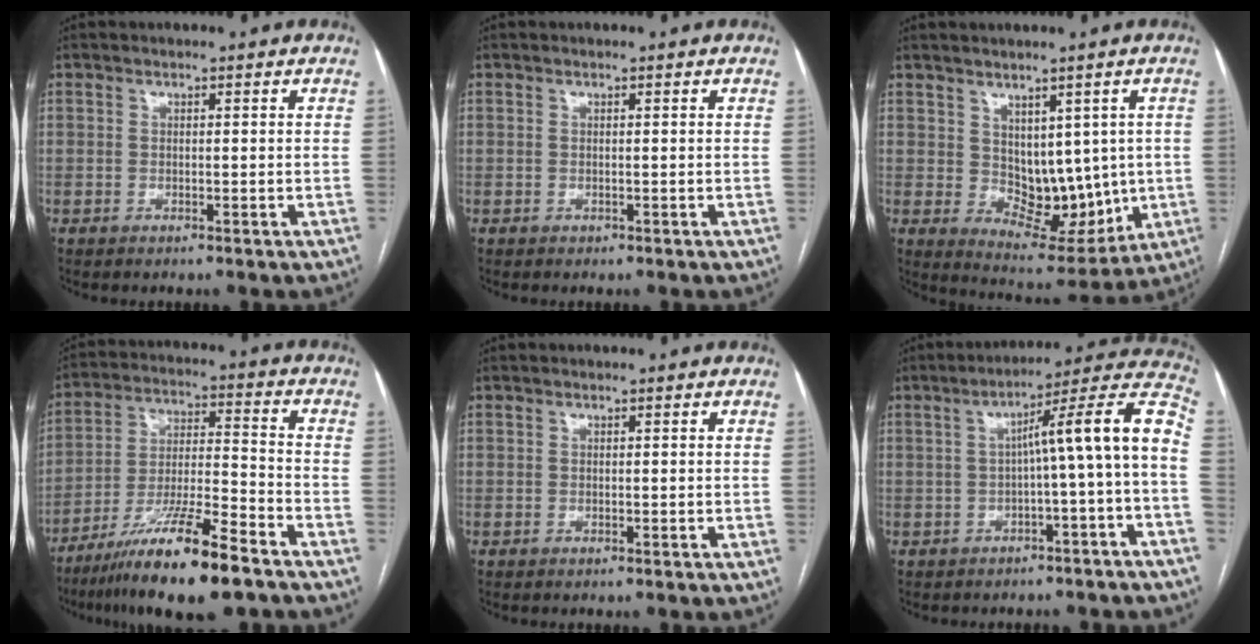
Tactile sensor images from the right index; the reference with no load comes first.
{"total": 0.0}
{"total": 9.6, "force": [1.0, 6.4, 7.2], "torque": [-0.082, 0.001, 0.041]}
{"total": 15.9, "force": [-10.9, 1.3, 11.5], "torque": [-0.214, -0.027, -0.193]}
{"total": 0.0}
{"total": 12.0, "force": [-1.2, -0.4, 11.9], "torque": [-0.156, 0.039, -0.022]}